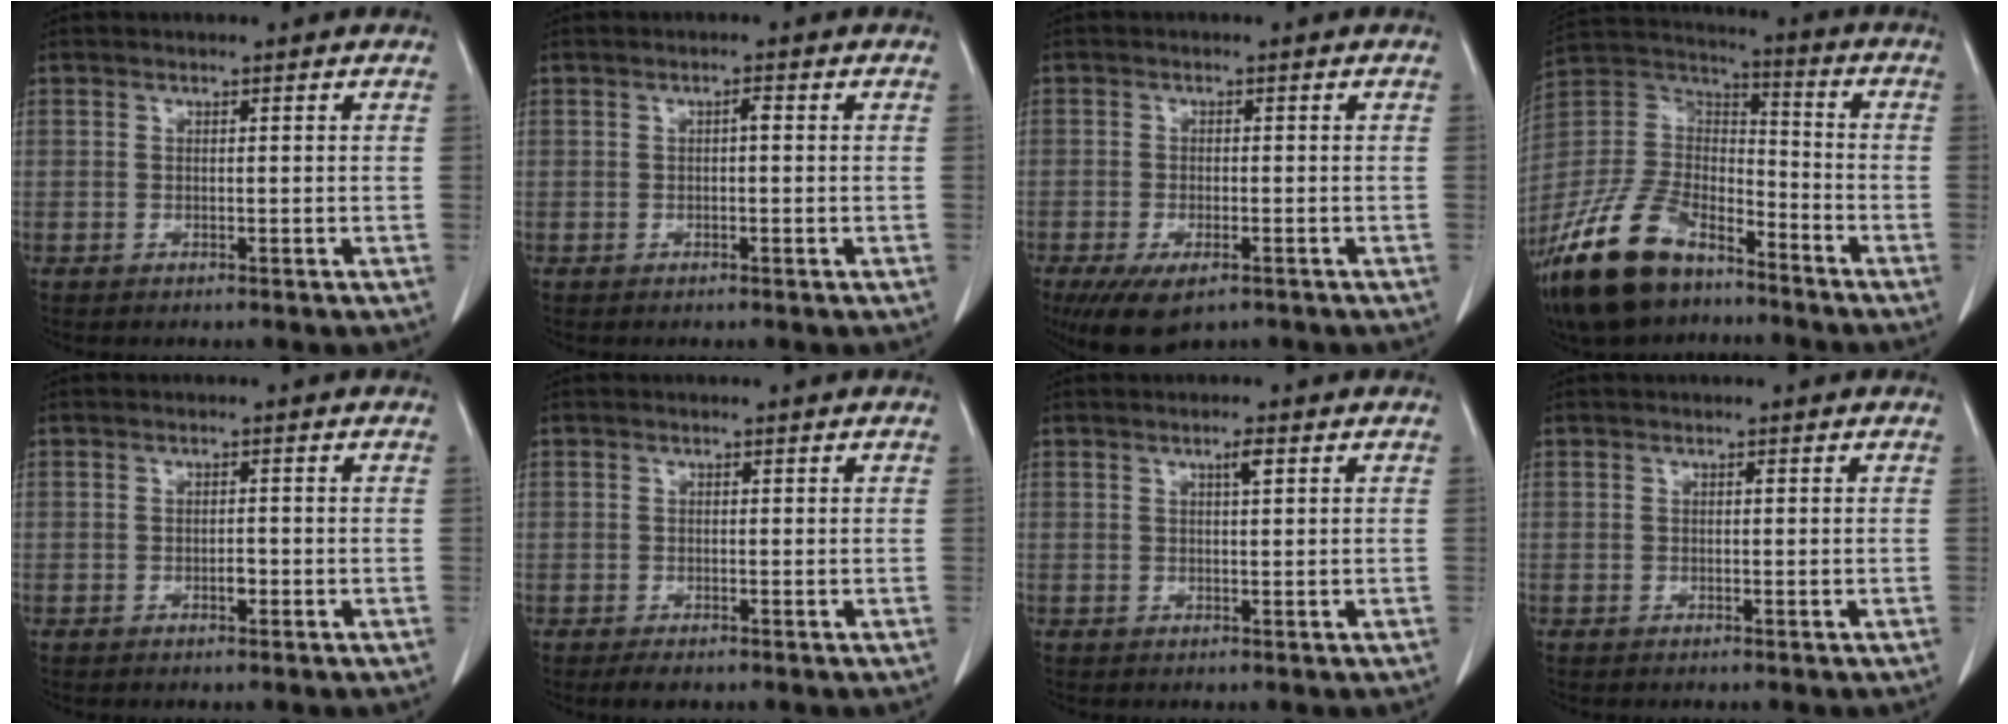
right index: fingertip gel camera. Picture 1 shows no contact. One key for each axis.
{"total": 0.9, "fx": 0.0, "fy": 0.2, "fz": 0.9, "tx": -0.014, "ty": 0.002, "tz": 0.000}
{"total": 7.3, "fx": -4.7, "fy": 3.0, "fz": 4.8, "tx": -0.080, "ty": -0.012, "tz": -0.073}
{"total": 18.2, "fx": -12.9, "fy": 8.4, "fz": 9.8, "tx": -0.214, "ty": 0.013, "tz": -0.239}
{"total": 1.2, "fx": -0.5, "fy": 0.6, "fz": 0.9, "tx": -0.015, "ty": 0.001, "tz": -0.007}
{"total": 1.5, "fx": -0.9, "fy": 1.0, "fz": 0.7, "tx": -0.015, "ty": 0.000, "tz": -0.011}
{"total": 1.6, "fx": 0.7, "fy": 0.1, "fz": 1.5, "tx": -0.027, "ty": 0.000, "tz": 0.012}
{"total": 0.0}